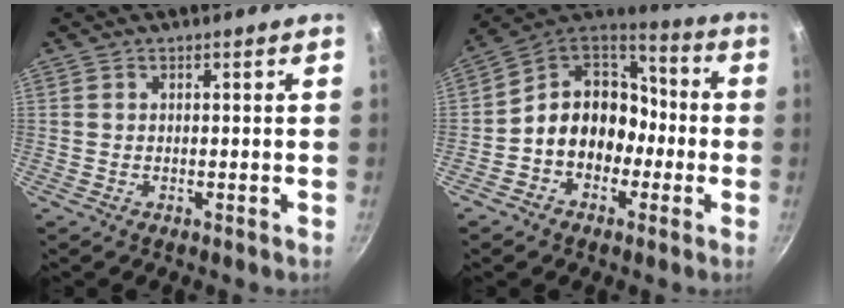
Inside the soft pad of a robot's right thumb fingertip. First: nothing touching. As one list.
[{"total": 13.9, "force": [-3.1, 11.4, 7.3], "torque": [-0.065, 0.061, -0.069]}]